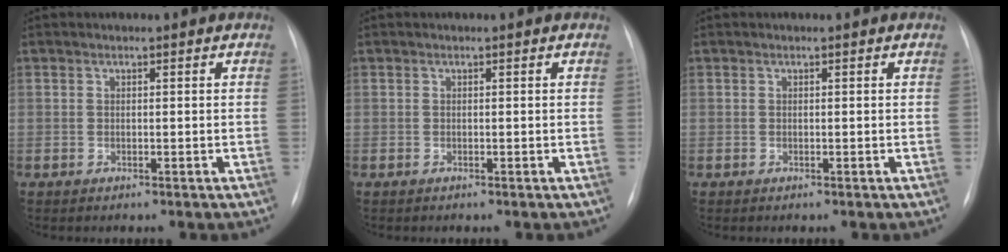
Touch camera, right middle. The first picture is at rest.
{"total": 0.0}
{"total": 0.0}